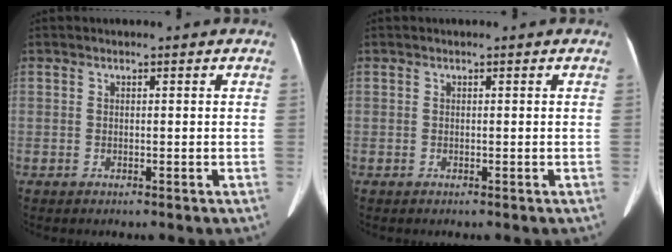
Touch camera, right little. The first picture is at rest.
{"total": 0.0}